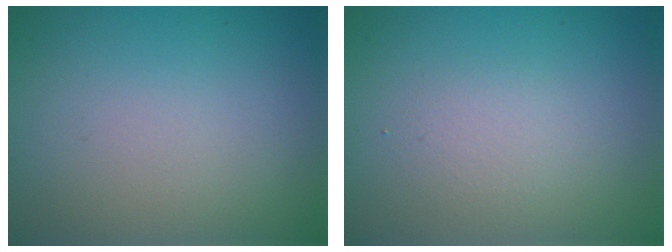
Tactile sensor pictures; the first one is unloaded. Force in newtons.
{"total": 1.4, "press": 1.4, "slide": 0.0}